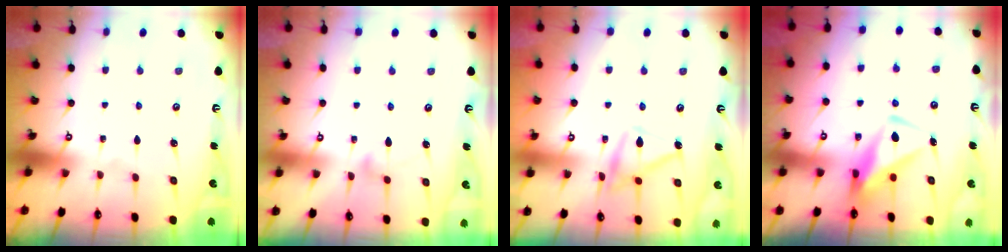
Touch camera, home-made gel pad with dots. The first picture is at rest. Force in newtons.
{"total": 7.8, "press": 7.8, "slide": 0.5}
{"total": 15.0, "press": 15.0, "slide": 0.4}
{"total": 9.4, "press": 9.4, "slide": 0.9}